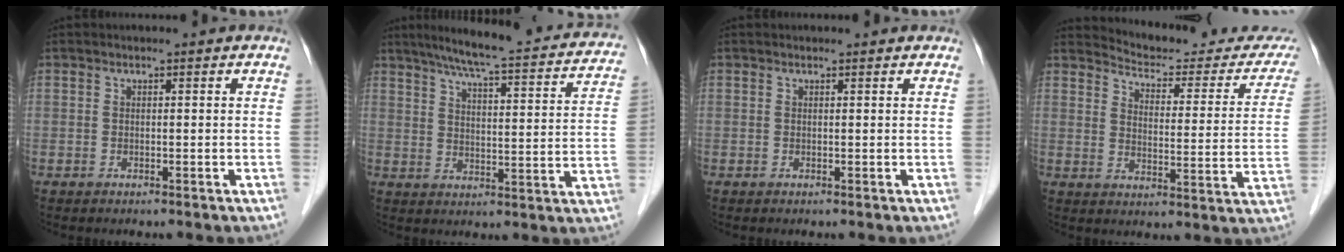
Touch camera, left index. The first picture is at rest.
{"total": 22.7, "force": [19.5, 2.8, 11.2], "torque": [-0.159, -0.008, 0.239]}
{"total": 0.8, "force": [0.7, 0.1, 0.0], "torque": [-0.009, 0.003, 0.010]}
{"total": 19.0, "force": [18.2, 3.7, 3.7], "torque": [-0.028, -0.071, 0.205]}